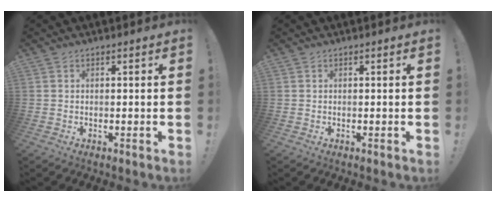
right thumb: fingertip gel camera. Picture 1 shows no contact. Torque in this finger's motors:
{"motor_torque": [-0.07, -0.03, 0.00, 0.00, 0.00]}